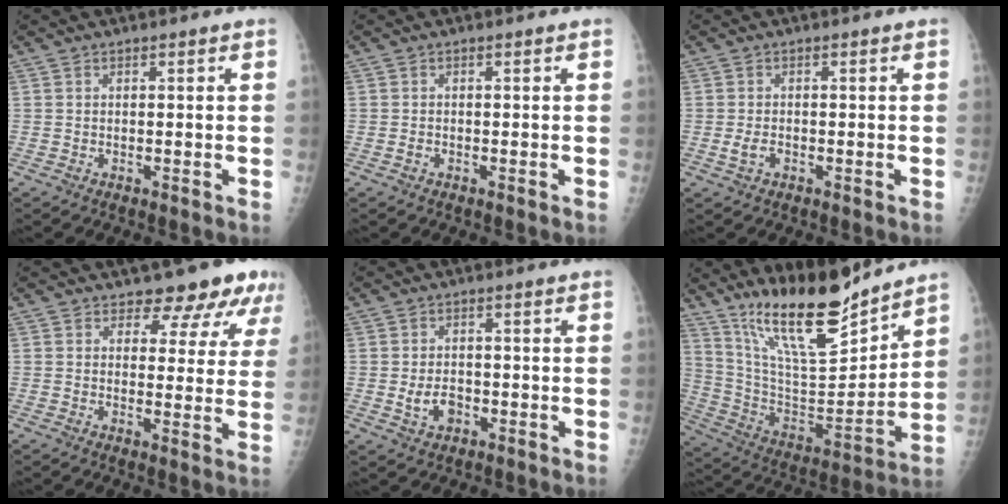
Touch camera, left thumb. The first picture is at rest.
{"total": 0.6, "force": [-0.2, 0.5, 0.4], "torque": [-0.007, 0.000, -0.005]}
{"total": 2.1, "force": [-0.6, 1.3, 1.5], "torque": [-0.032, 0.001, -0.011]}
{"total": 8.4, "force": [6.6, 4.3, 2.8], "torque": [0.006, -0.035, 0.063]}
{"total": 4.0, "force": [-1.0, 2.8, 2.6], "torque": [-0.040, 0.003, -0.013]}
{"total": 20.2, "force": [16.2, 4.6, 11.2], "torque": [-0.155, -0.105, 0.293]}